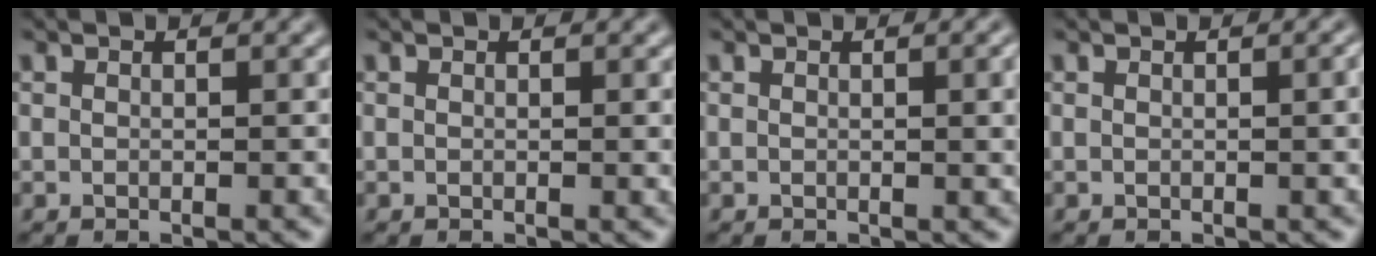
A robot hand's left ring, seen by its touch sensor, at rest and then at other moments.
{"total": 0.7, "force": [0.1, 0.1, 0.6], "torque": [-0.007, 0.000, 0.000]}
{"total": 2.5, "force": [0.3, 0.8, 2.3], "torque": [-0.023, 0.003, 0.000]}
{"total": 2.1, "force": [0.1, 0.6, 2.0], "torque": [-0.018, 0.003, -0.001]}